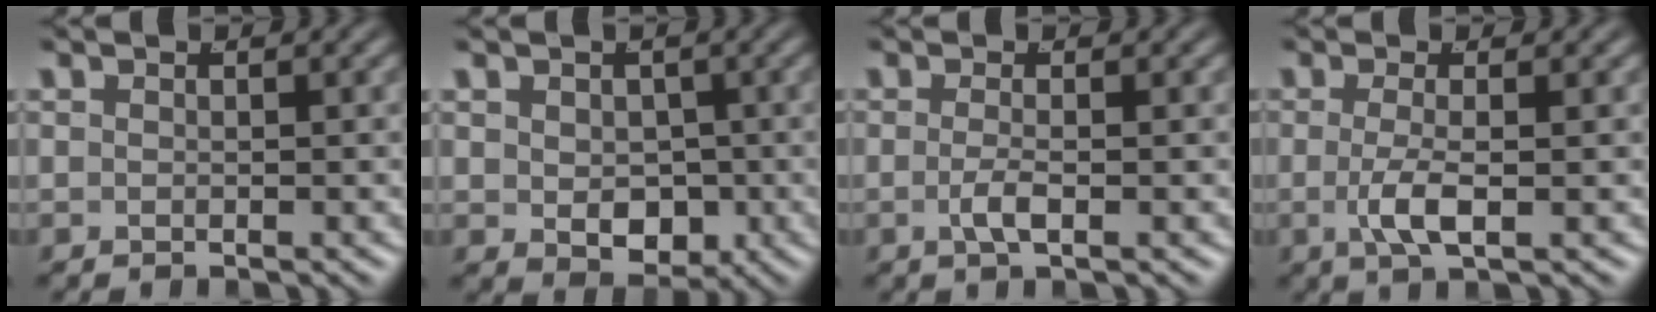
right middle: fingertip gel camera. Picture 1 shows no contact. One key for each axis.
{"total": 3.9, "fx": -0.7, "fy": 2.8, "fz": 2.7, "tx": -0.039, "ty": -0.034, "tz": 0.010}
{"total": 1.7, "fx": -0.8, "fy": -0.2, "fz": 1.4, "tx": -0.029, "ty": -0.012, "tz": -0.010}
{"total": 2.7, "fx": -0.7, "fy": 0.2, "fz": 2.6, "tx": -0.057, "ty": -0.015, "tz": -0.004}